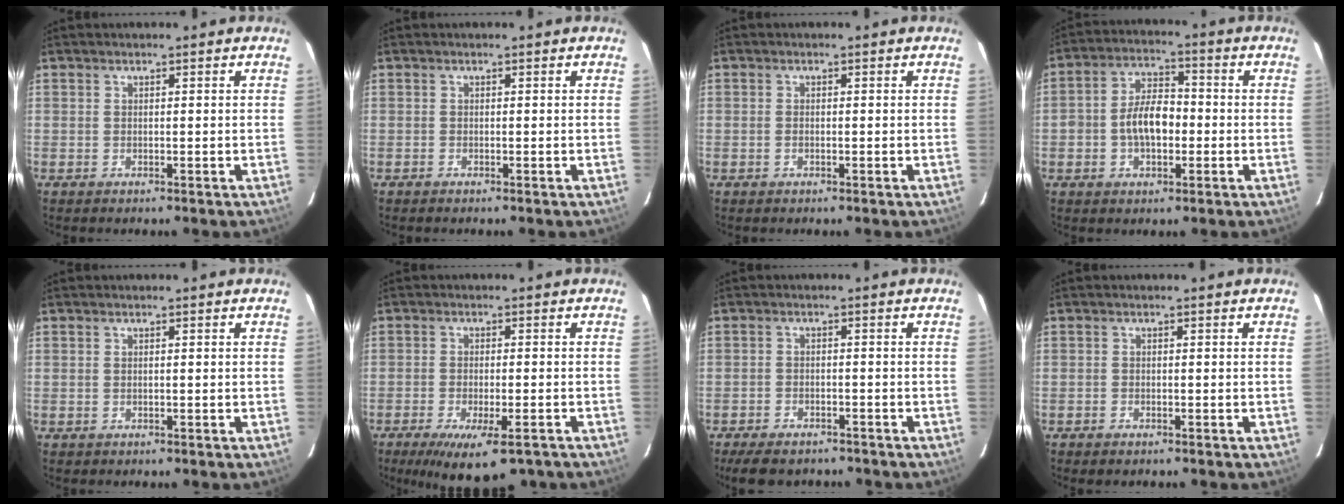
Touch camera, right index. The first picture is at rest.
{"total": 0.0}
{"total": 0.7, "force": [-0.3, 0.5, 0.3], "torque": [-0.007, -0.002, -0.006]}
{"total": 8.0, "force": [-1.5, 4.8, 6.3], "torque": [-0.117, 0.021, -0.022]}
{"total": 0.0}
{"total": 11.7, "force": [-8.0, 3.4, 7.7], "torque": [-0.152, -0.033, -0.120]}
{"total": 9.0, "force": [-7.4, 3.6, 3.7], "torque": [-0.092, -0.013, -0.113]}
{"total": 1.1, "force": [-1.0, 0.4, 0.3], "torque": [-0.013, 0.000, -0.019]}